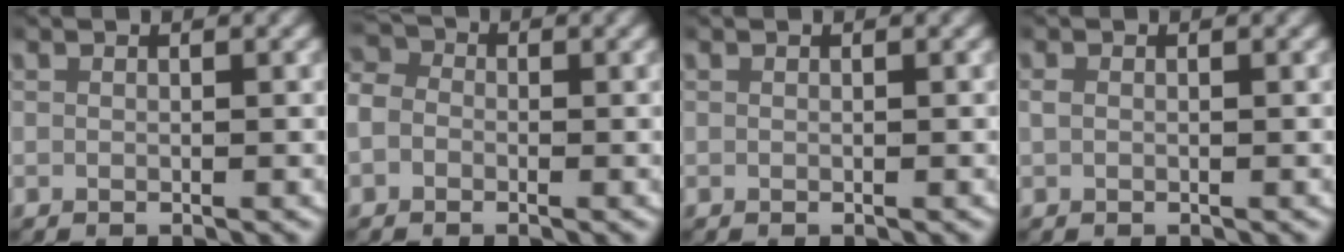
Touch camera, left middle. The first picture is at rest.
{"total": 5.0, "force": [0.5, 4.5, 2.2], "torque": [-0.047, 0.005, -0.008]}
{"total": 0.0}
{"total": 0.6, "force": [0.0, 0.5, 0.4], "torque": [-0.011, 0.000, 0.001]}